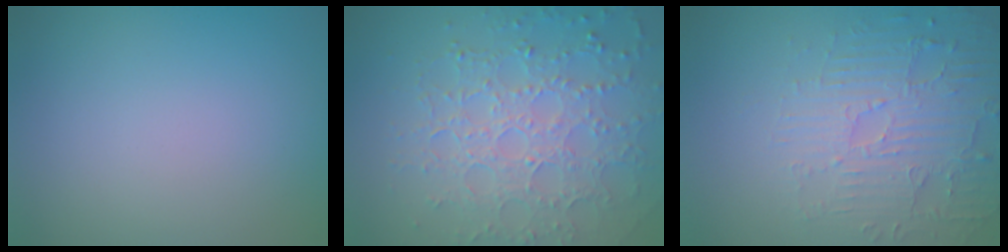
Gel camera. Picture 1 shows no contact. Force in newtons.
{"total": 7.3, "press": 5.3, "slide": 5.1}
{"total": 4.7, "press": 3.7, "slide": 2.9}